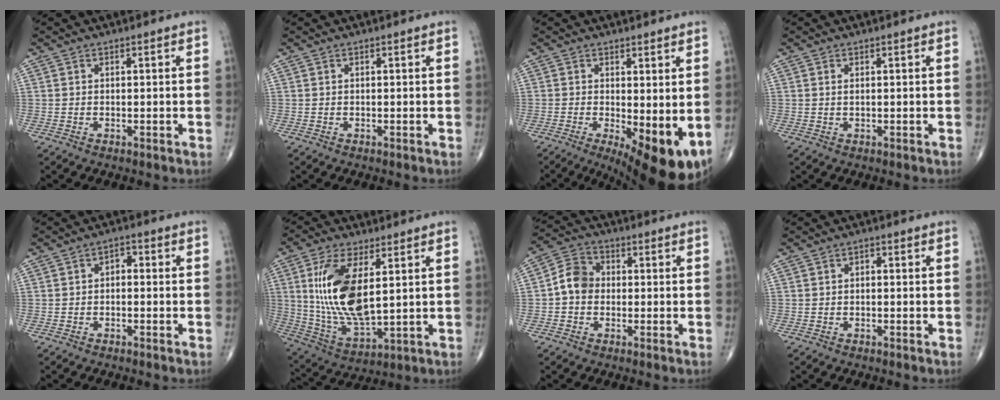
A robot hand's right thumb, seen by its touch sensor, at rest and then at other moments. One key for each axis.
{"total": 0.0}
{"total": 11.3, "fx": -1.9, "fy": 4.1, "fz": 10.4, "tx": -0.146, "ty": -0.022, "tz": -0.015}
{"total": 0.6, "fx": 0.2, "fy": 0.2, "fz": 0.6, "tx": -0.013, "ty": 0.000, "tz": 0.005}
{"total": 2.4, "fx": -0.1, "fy": 1.5, "fz": 1.8, "tx": -0.013, "ty": 0.013, "tz": -0.012}
{"total": 16.7, "fx": 3.6, "fy": 7.3, "fz": 14.6, "tx": -0.289, "ty": -0.023, "tz": 0.081}
{"total": 6.3, "fx": -0.6, "fy": 5.3, "fz": 3.4, "tx": -0.046, "ty": 0.023, "tz": -0.024}
{"total": 1.0, "fx": 0.0, "fy": 0.6, "fz": 0.8, "tx": -0.006, "ty": 0.006, "tz": -0.005}